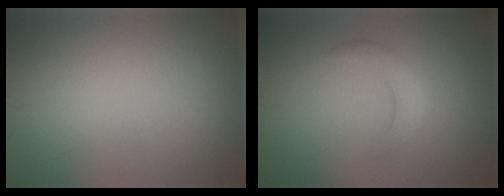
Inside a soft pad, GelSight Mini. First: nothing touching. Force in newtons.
{"total": 2.6, "press": 2.6, "slide": 0.3}